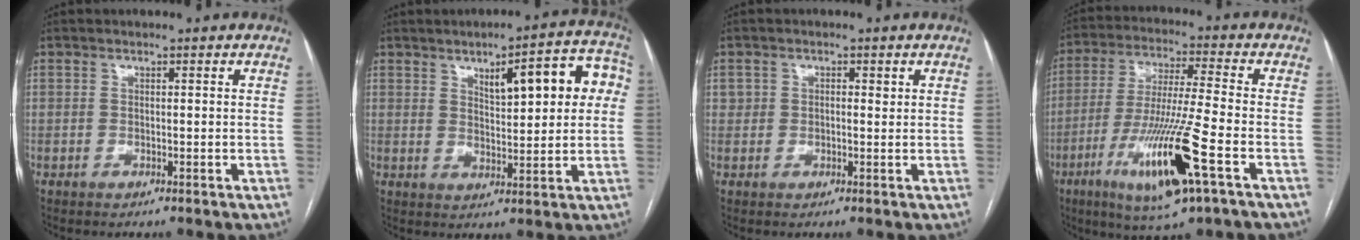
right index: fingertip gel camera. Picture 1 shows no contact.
{"total": 11.4, "force": [3.3, 3.3, 10.4], "torque": [-0.129, 0.027, 0.044]}
{"total": 2.1, "force": [0.7, 1.8, 0.8], "torque": [-0.015, 0.008, 0.011]}
{"total": 15.5, "force": [-6.3, 0.3, 14.1], "torque": [-0.280, -0.028, -0.112]}